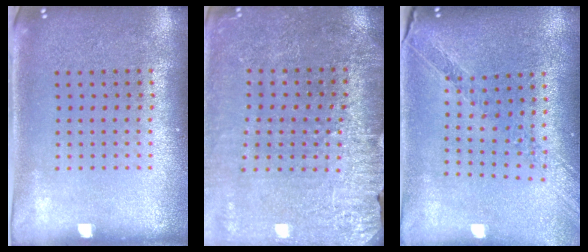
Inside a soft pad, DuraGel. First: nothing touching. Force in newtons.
{"total": 2.9, "press": 2.9, "slide": 0.3}
{"total": 1.1, "press": 1.1, "slide": 0.1}